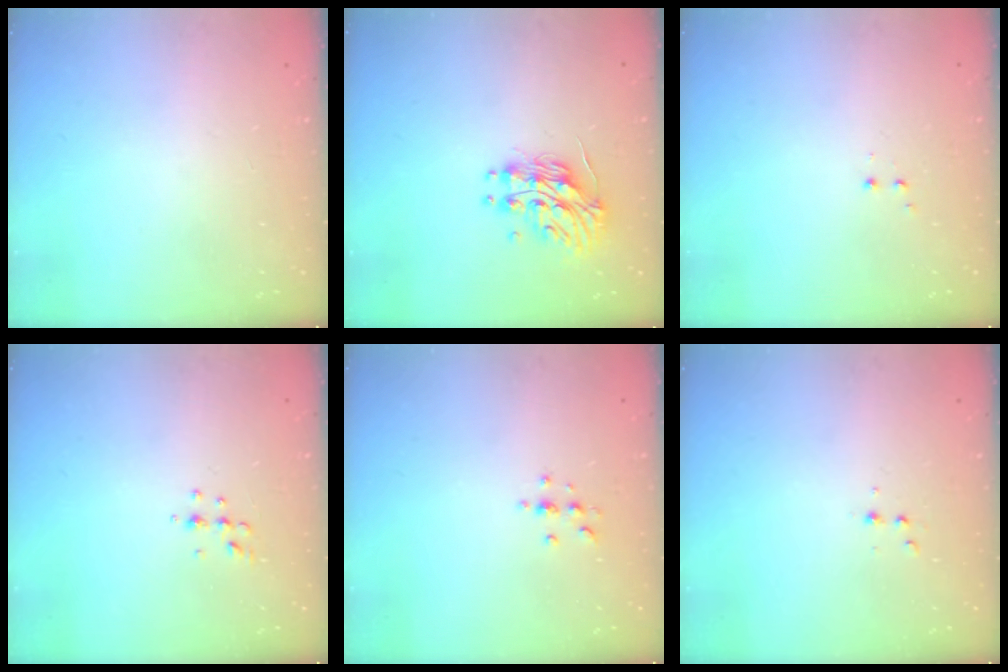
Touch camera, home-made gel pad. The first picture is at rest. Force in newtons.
{"total": 14.0, "press": 13.9, "slide": 0.8}
{"total": 1.2, "press": 1.1, "slide": 0.5}
{"total": 4.6, "press": 4.5, "slide": 1.0}
{"total": 3.4, "press": 3.4, "slide": 0.4}
{"total": 2.9, "press": 2.7, "slide": 1.1}